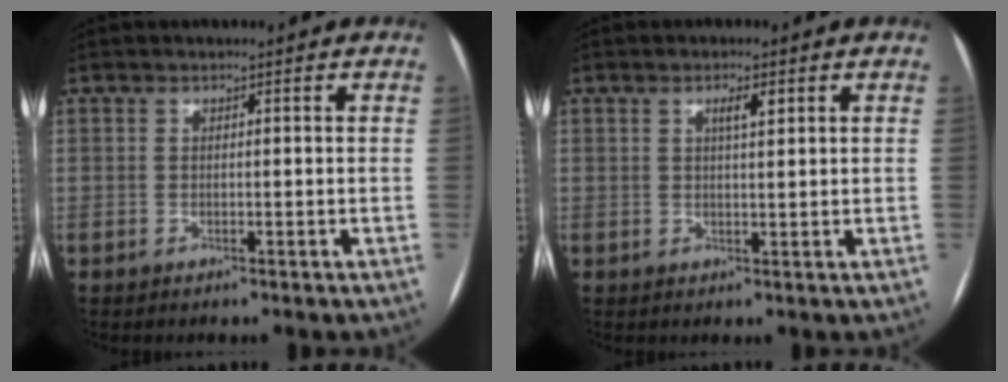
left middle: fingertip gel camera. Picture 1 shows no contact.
{"total": 2.3, "force": [1.1, 0.4, 2.0], "torque": [-0.036, 0.002, 0.017]}